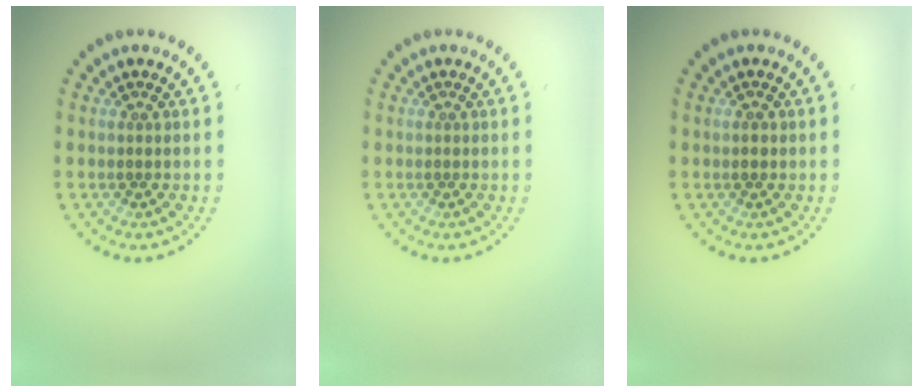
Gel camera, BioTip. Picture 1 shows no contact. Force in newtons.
{"total": 0.0}
{"total": 1.1, "press": 1.1, "slide": 0.1}